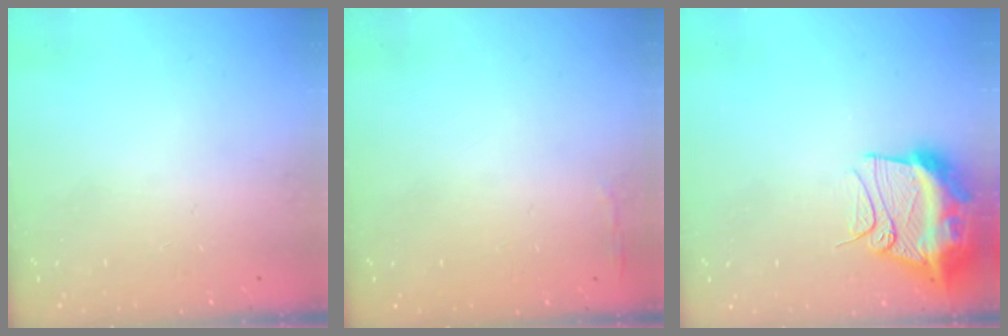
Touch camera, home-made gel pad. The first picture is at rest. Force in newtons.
{"total": 2.8, "press": 2.6, "slide": 0.9}
{"total": 15.8, "press": 15.7, "slide": 1.6}